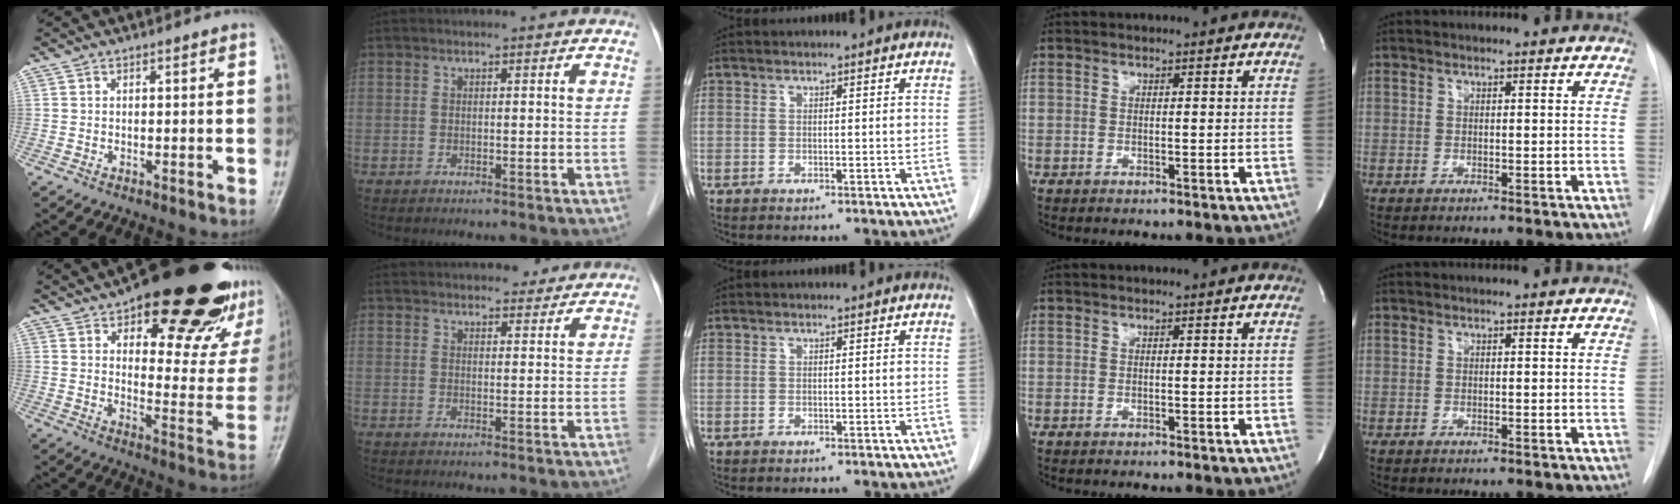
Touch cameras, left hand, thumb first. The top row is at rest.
{"thumb": {"total": 28.7, "force": [18.1, 11.0, 19.4], "torque": [-0.220, -0.065, 0.240]}, "index": {"total": 12.9, "force": [12.0, 3.4, 3.5], "torque": [-0.041, 0.030, 0.162]}}